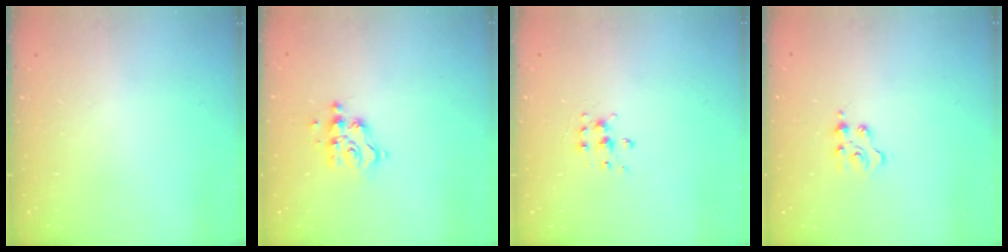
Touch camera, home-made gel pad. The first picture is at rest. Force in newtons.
{"total": 8.0, "press": 8.0, "slide": 0.3}
{"total": 5.5, "press": 5.5, "slide": 0.4}
{"total": 2.4, "press": 2.3, "slide": 0.5}